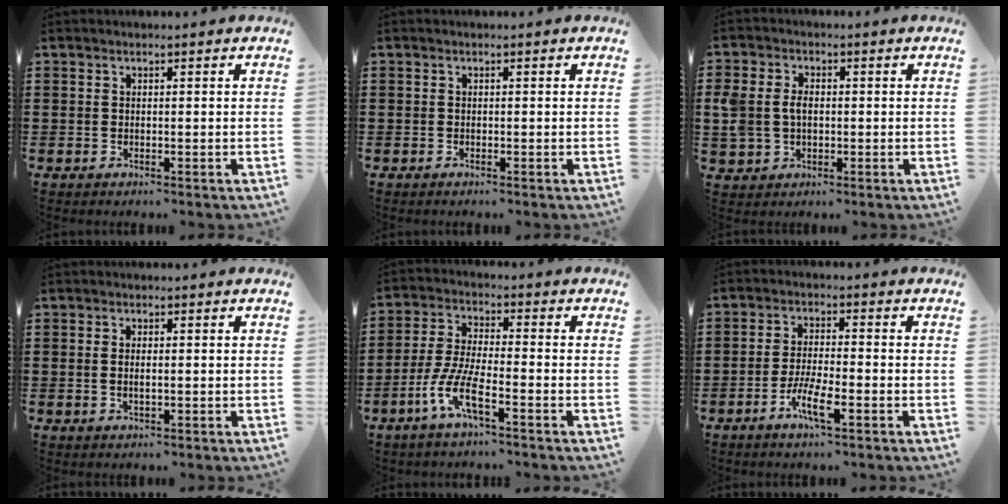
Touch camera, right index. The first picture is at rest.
{"total": 0.0}
{"total": 4.2, "force": [0.1, 3.3, 2.7], "torque": [-0.074, 0.007, -0.005]}
{"total": 1.5, "force": [-0.1, 0.6, 1.4], "torque": [-0.026, 0.002, -0.004]}
{"total": 7.3, "force": [-4.2, 1.1, 5.8], "torque": [-0.151, -0.018, -0.089]}
{"total": 5.5, "force": [-2.7, 0.8, 4.7], "torque": [-0.104, -0.012, -0.055]}